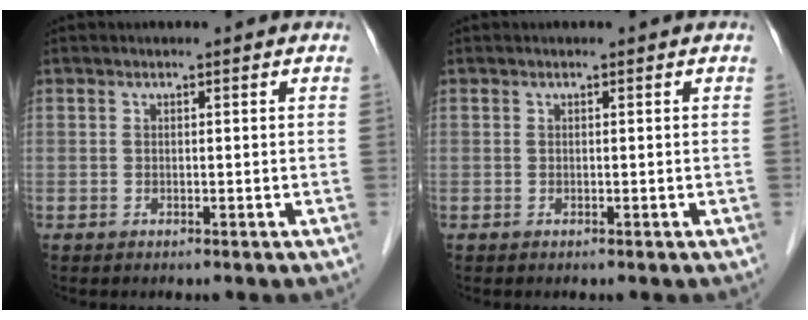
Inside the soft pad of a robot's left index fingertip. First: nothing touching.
{"total": 0.0}